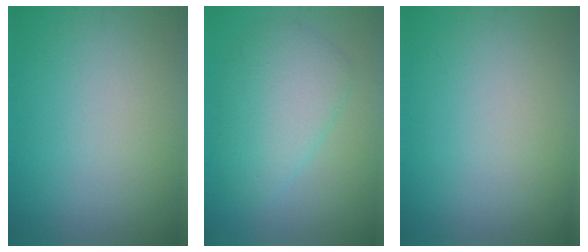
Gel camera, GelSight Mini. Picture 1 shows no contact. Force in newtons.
{"total": 4.7, "press": 4.7, "slide": 0.3}
{"total": 0.0}